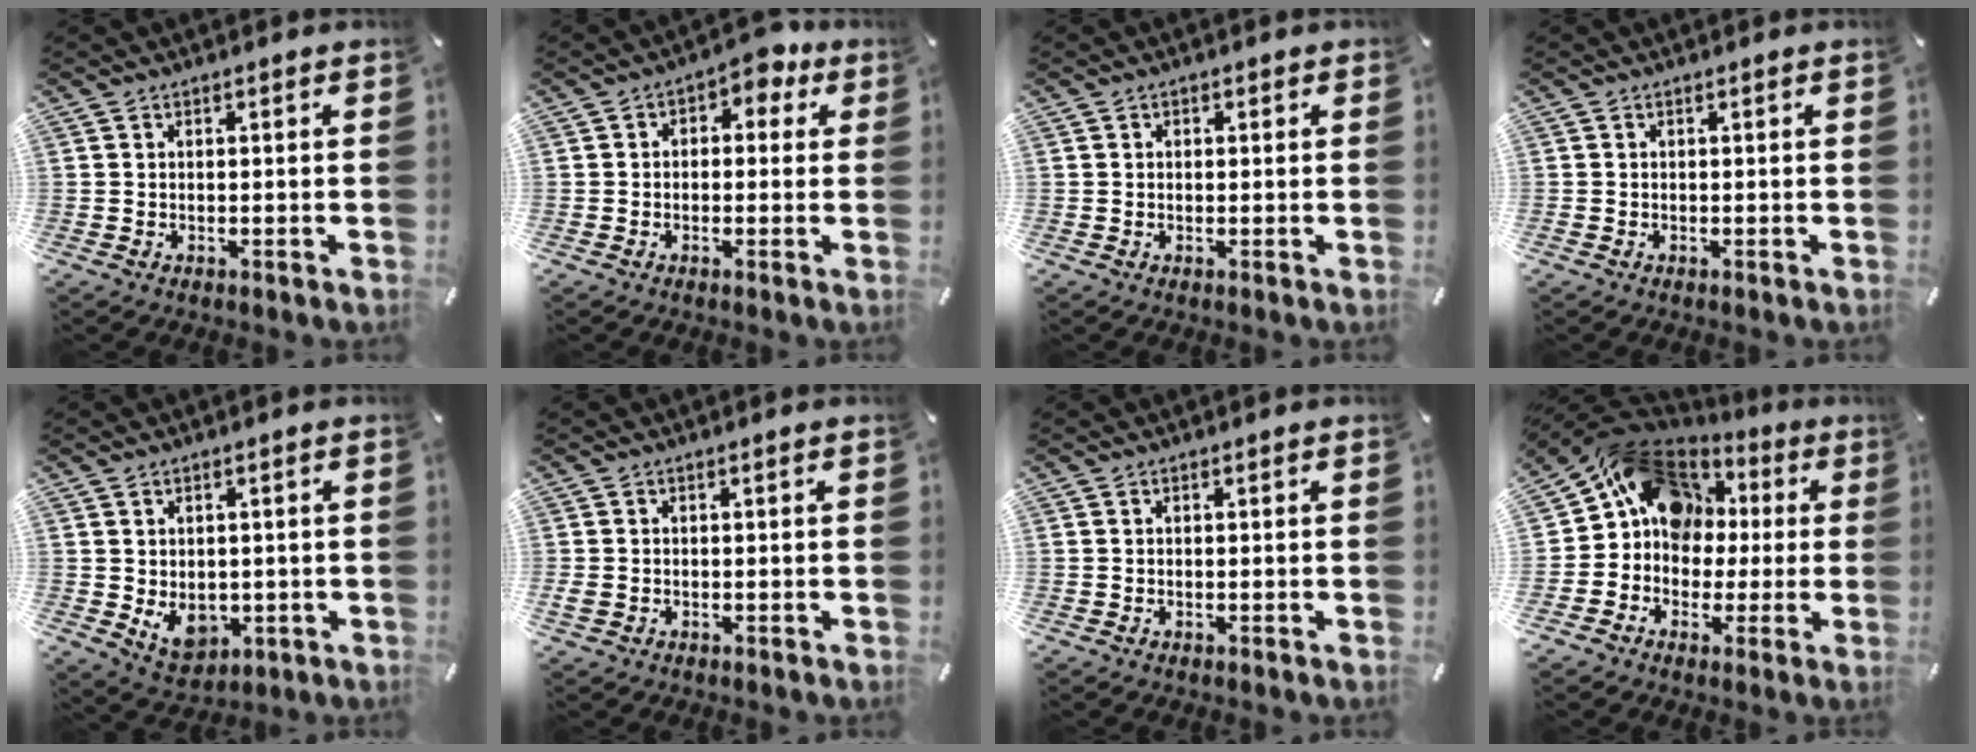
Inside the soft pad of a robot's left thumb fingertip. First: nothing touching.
{"total": 4.6, "force": [0.7, 3.2, 3.2], "torque": [-0.043, 0.002, 0.005]}
{"total": 0.7, "force": [0.1, 0.6, 0.2], "torque": [-0.005, 0.004, 0.000]}
{"total": 0.0}
{"total": 6.7, "force": [-0.6, 5.6, 3.5], "torque": [-0.048, -0.005, -0.009]}
{"total": 1.2, "force": [-0.3, 0.9, 0.7], "torque": [-0.020, -0.001, -0.007]}
{"total": 0.0}
{"total": 15.7, "force": [5.1, 13.5, 6.1], "torque": [-0.103, -0.029, 0.105]}